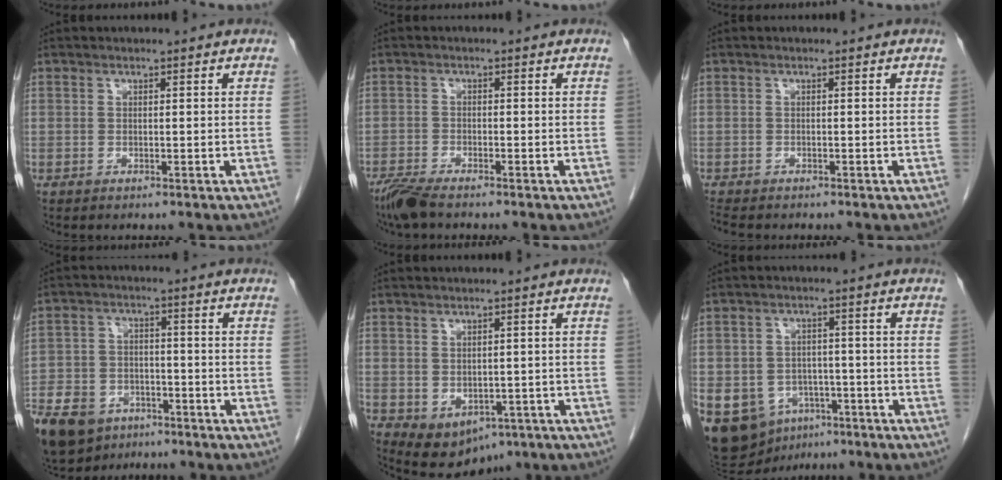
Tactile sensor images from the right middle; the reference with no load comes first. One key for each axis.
{"total": 3.9, "fx": -3.2, "fy": 0.5, "fz": 2.1, "tx": -0.048, "ty": -0.012, "tz": -0.063}
{"total": 2.9, "fx": -2.6, "fy": 0.7, "fz": 1.2, "tx": -0.028, "ty": -0.012, "tz": -0.039}
{"total": 16.1, "fx": -10.8, "fy": 9.5, "fz": 7.1, "tx": -0.176, "ty": -0.012, "tz": -0.175}
{"total": 6.7, "fx": -3.0, "fy": 4.5, "fz": 3.9, "tx": -0.056, "ty": -0.005, "tz": -0.035}
{"total": 15.6, "fx": -7.5, "fy": 11.9, "fz": 6.8, "tx": -0.167, "ty": 0.008, "tz": -0.103}